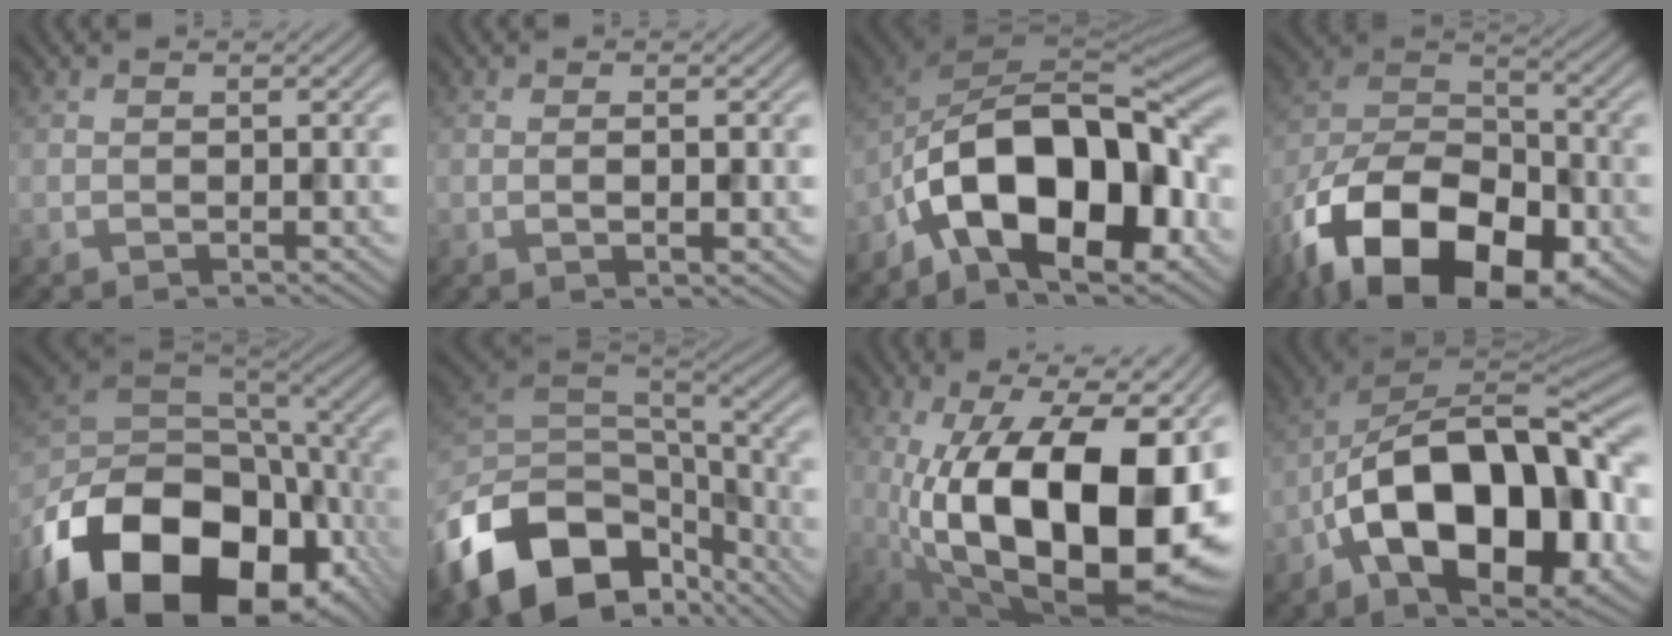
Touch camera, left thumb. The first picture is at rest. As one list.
[{"total": 1.8, "force": [-0.3, 0.5, 1.8], "torque": [-0.030, -0.002, -0.002]}, {"total": 17.6, "force": [-6.7, 8.6, 13.7], "torque": [-0.229, -0.007, -0.125]}, {"total": 19.1, "force": [-10.5, 10.6, 11.9], "torque": [-0.238, -0.033, -0.190]}, {"total": 20.6, "force": [-9.6, 13.1, 12.6], "torque": [-0.294, -0.052, -0.136]}, {"total": 15.8, "force": [-8.5, 9.4, 9.4], "torque": [-0.238, -0.031, -0.136]}, {"total": 20.6, "force": [-2.8, 9.6, 18.1], "torque": [-0.290, -0.024, -0.039]}, {"total": 17.9, "force": [-5.0, 9.6, 14.3], "torque": [-0.223, 0.002, -0.097]}]